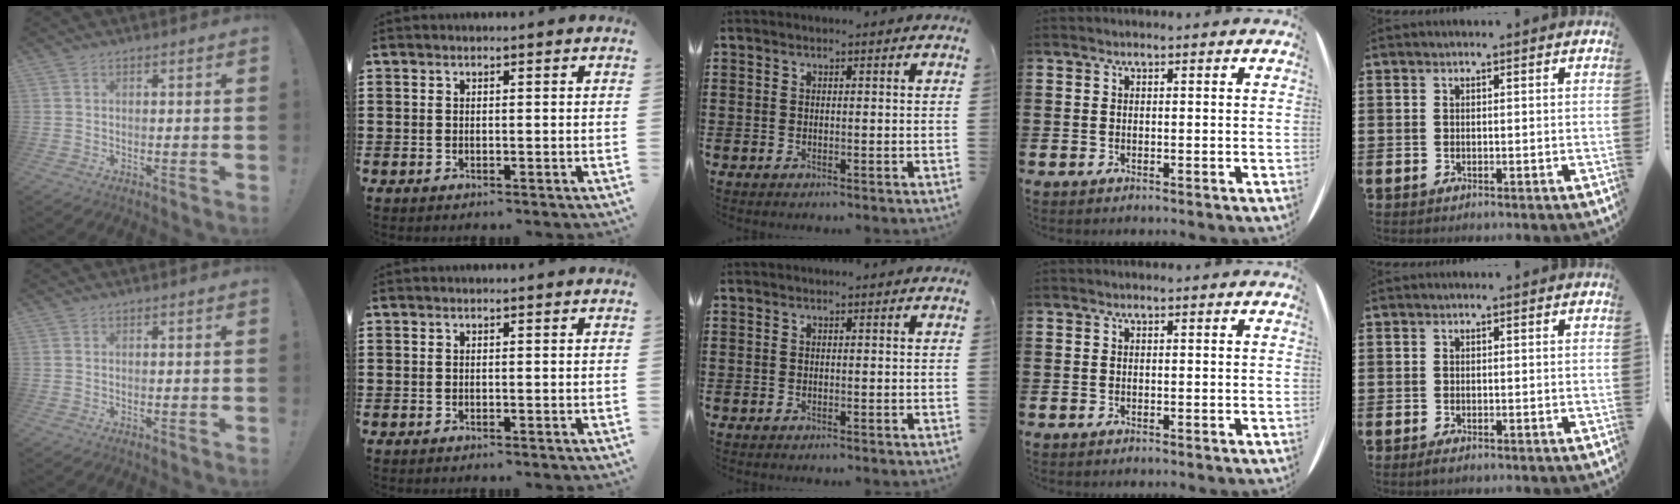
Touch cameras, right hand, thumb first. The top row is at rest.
{"little": {"total": 0.7, "force": [-0.2, 0.3, 0.7], "torque": [-0.012, 0.001, -0.004]}}